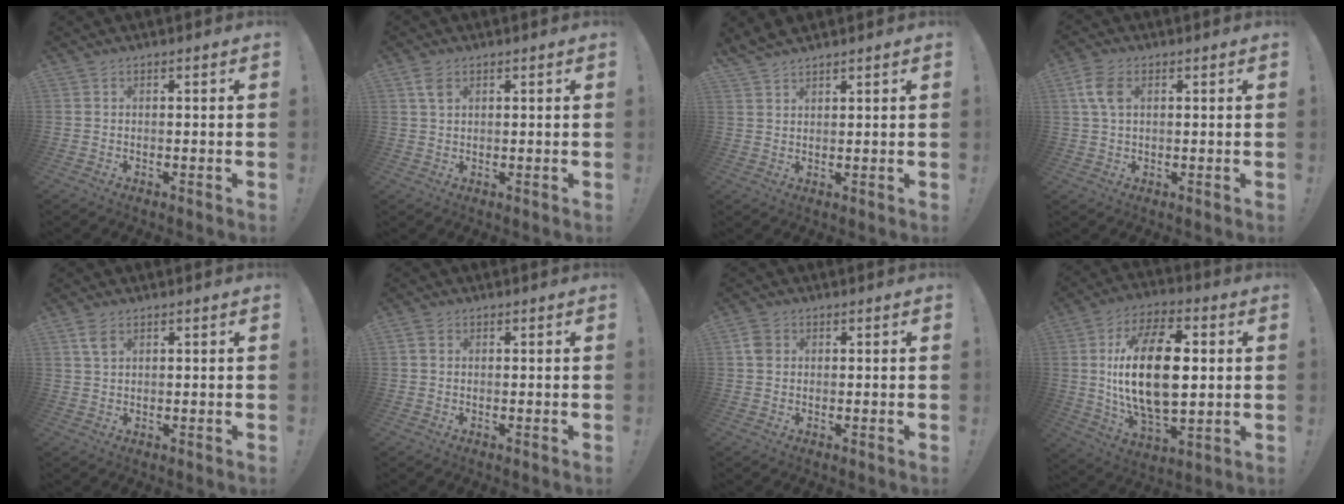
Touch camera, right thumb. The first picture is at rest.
{"total": 3.5, "force": [1.8, 2.0, 2.2], "torque": [-0.033, -0.004, 0.031]}
{"total": 3.3, "force": [3.1, 0.7, 0.4], "torque": [-0.009, -0.020, 0.060]}
{"total": 6.9, "force": [1.9, 4.6, 4.8], "torque": [-0.099, 0.005, 0.038]}
{"total": 3.6, "force": [1.9, 1.8, 2.4], "torque": [-0.036, -0.007, 0.034]}
{"total": 2.0, "force": [0.6, 1.5, 1.1], "torque": [-0.021, 0.005, 0.012]}
{"total": 3.3, "force": [0.9, 2.7, 1.7], "torque": [-0.016, 0.001, 0.015]}
{"total": 23.3, "force": [2.3, 12.3, 19.7], "torque": [-0.366, -0.001, 0.033]}